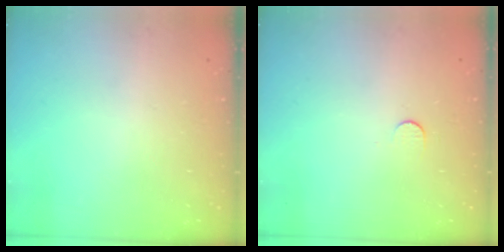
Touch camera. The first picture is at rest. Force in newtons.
{"total": 3.7, "press": 3.7, "slide": 0.4}